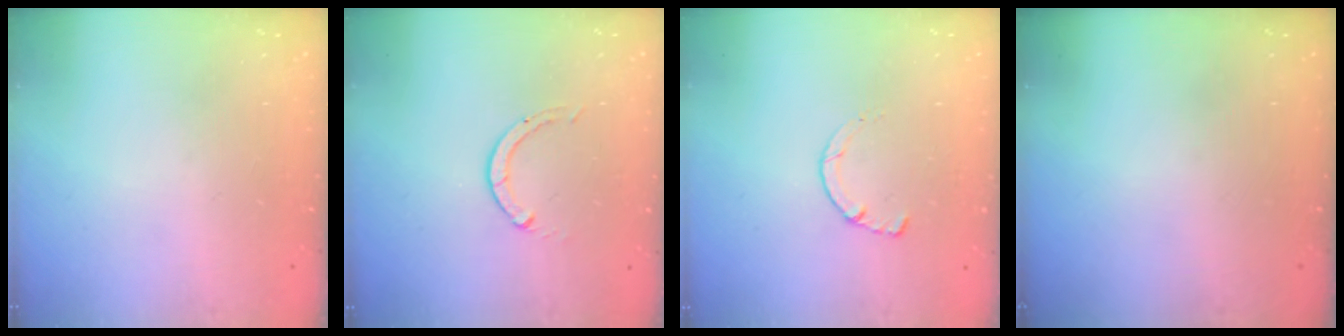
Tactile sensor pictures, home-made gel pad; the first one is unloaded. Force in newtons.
{"total": 0.0}
{"total": 1.4, "press": 1.4, "slide": 0.3}
{"total": 0.0}